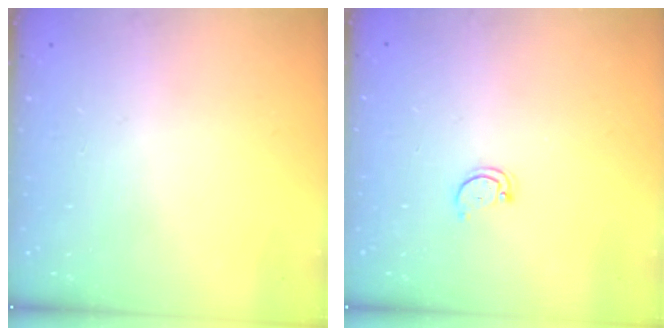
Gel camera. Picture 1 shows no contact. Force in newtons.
{"total": 2.8, "press": 2.7, "slide": 0.3}